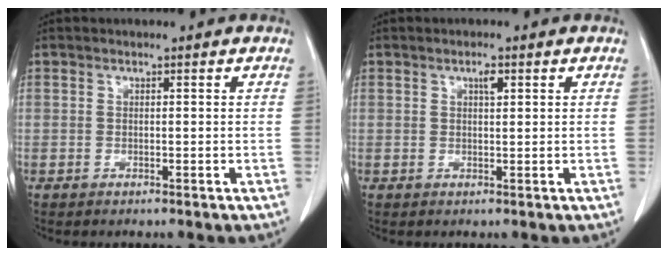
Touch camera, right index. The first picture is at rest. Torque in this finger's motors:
{"motor_torque": [0.12, -0.07, 0.05, 0.02]}